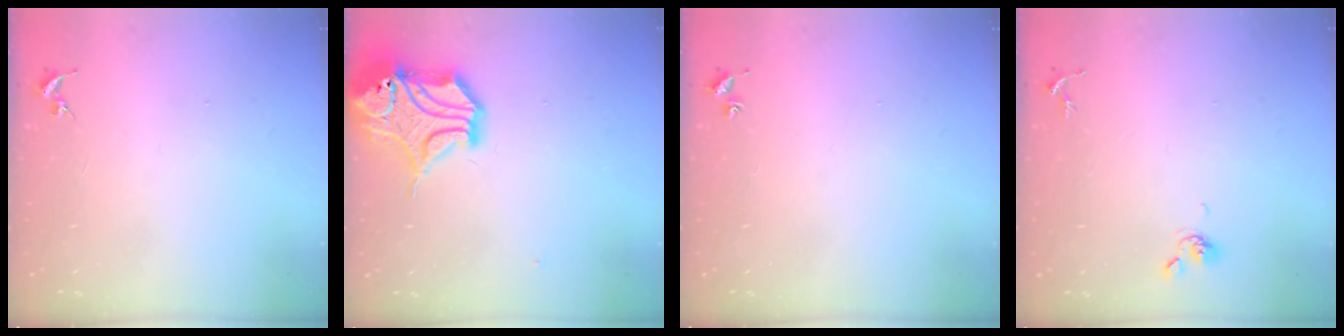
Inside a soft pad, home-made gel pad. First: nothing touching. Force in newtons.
{"total": 16.6, "press": 16.5, "slide": 2.1}
{"total": 1.8, "press": 1.8, "slide": 0.2}
{"total": 4.7, "press": 4.7, "slide": 0.7}